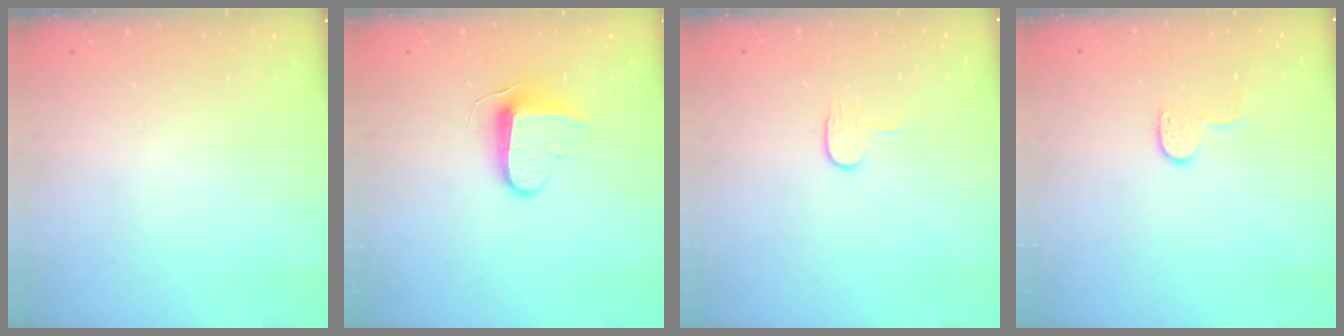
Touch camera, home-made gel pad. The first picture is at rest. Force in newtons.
{"total": 8.9, "press": 8.8, "slide": 1.1}
{"total": 3.6, "press": 3.6, "slide": 0.4}
{"total": 5.9, "press": 5.9, "slide": 0.5}